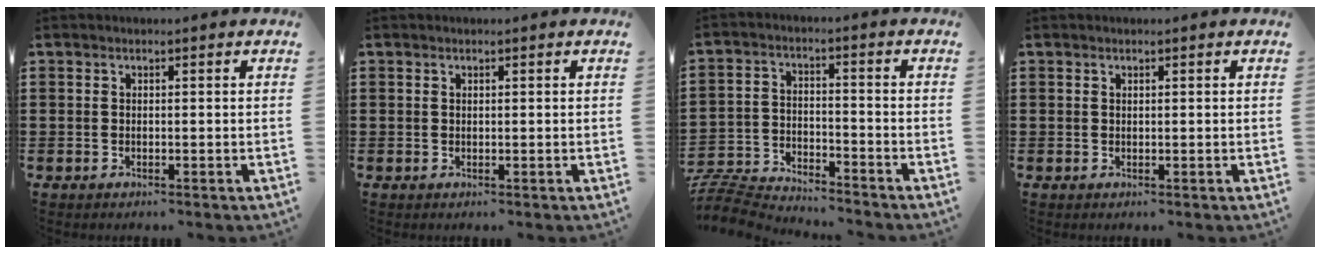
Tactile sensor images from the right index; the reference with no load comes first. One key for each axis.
{"total": 0.0}
{"total": 7.1, "fx": -7.0, "fy": 0.9, "fz": 0.8, "tx": -0.031, "ty": 0.009, "tz": -0.143}
{"total": 0.0}